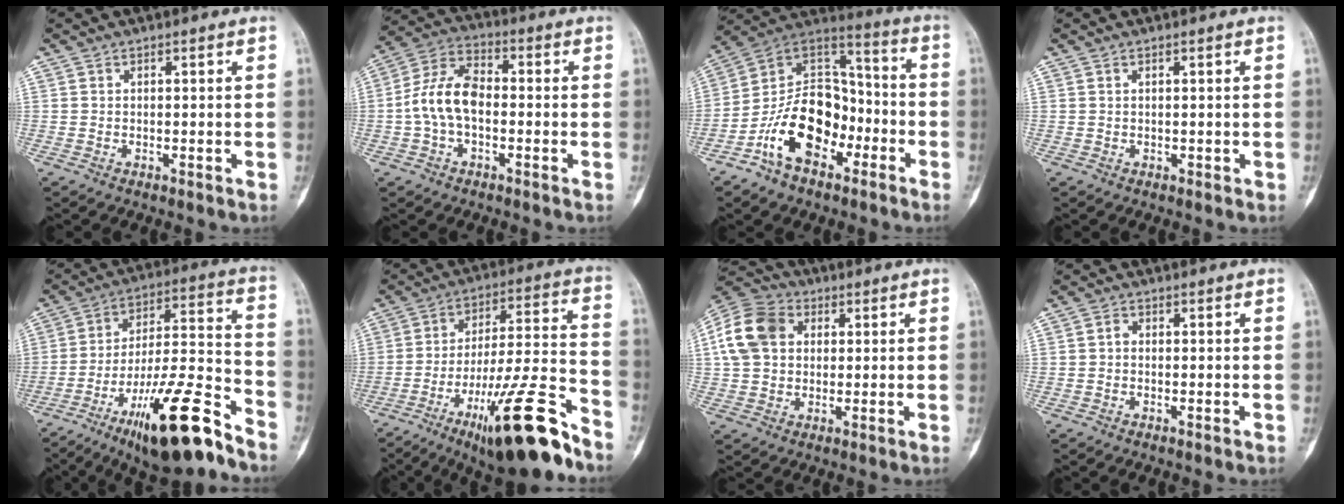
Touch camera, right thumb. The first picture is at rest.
{"total": 10.3, "force": [-1.2, 6.2, 8.1], "torque": [-0.156, 0.035, -0.033]}
{"total": 17.6, "force": [-7.4, 11.2, 11.3], "torque": [-0.170, 0.080, -0.137]}
{"total": 0.0}
{"total": 21.6, "force": [-13.6, 5.0, 16.1], "torque": [-0.262, 0.076, -0.222]}
{"total": 21.8, "force": [-13.5, 3.9, 16.7], "torque": [-0.256, 0.070, -0.215]}
{"total": 12.8, "force": [2.9, 9.8, 7.7], "torque": [-0.140, 0.019, 0.043]}
{"total": 1.2, "force": [-0.1, 0.9, 0.7], "torque": [-0.006, 0.004, -0.007]}